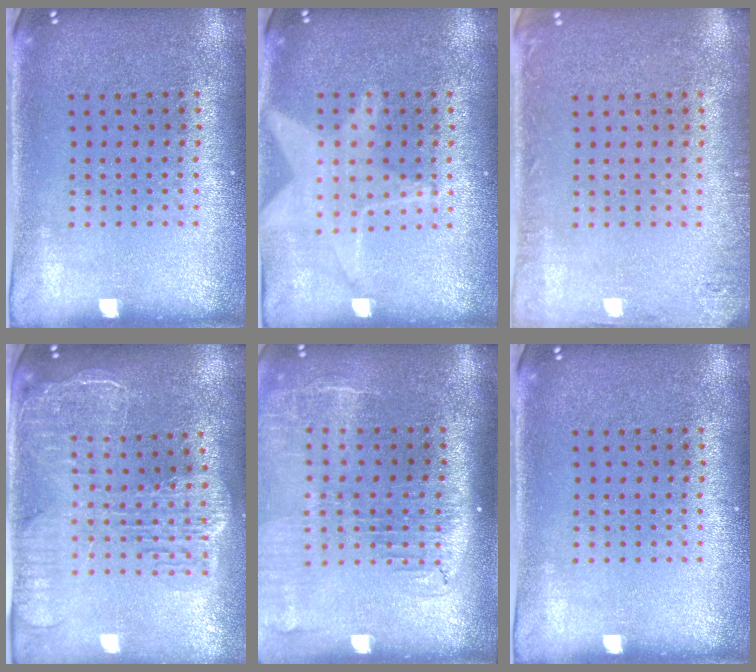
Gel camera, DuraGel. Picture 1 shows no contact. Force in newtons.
{"total": 1.3, "press": 1.2, "slide": 0.4}
{"total": 1.4, "press": 1.4, "slide": 0.1}
{"total": 2.5, "press": 2.2, "slide": 1.2}
{"total": 2.2, "press": 1.8, "slide": 1.3}
{"total": 0.0}